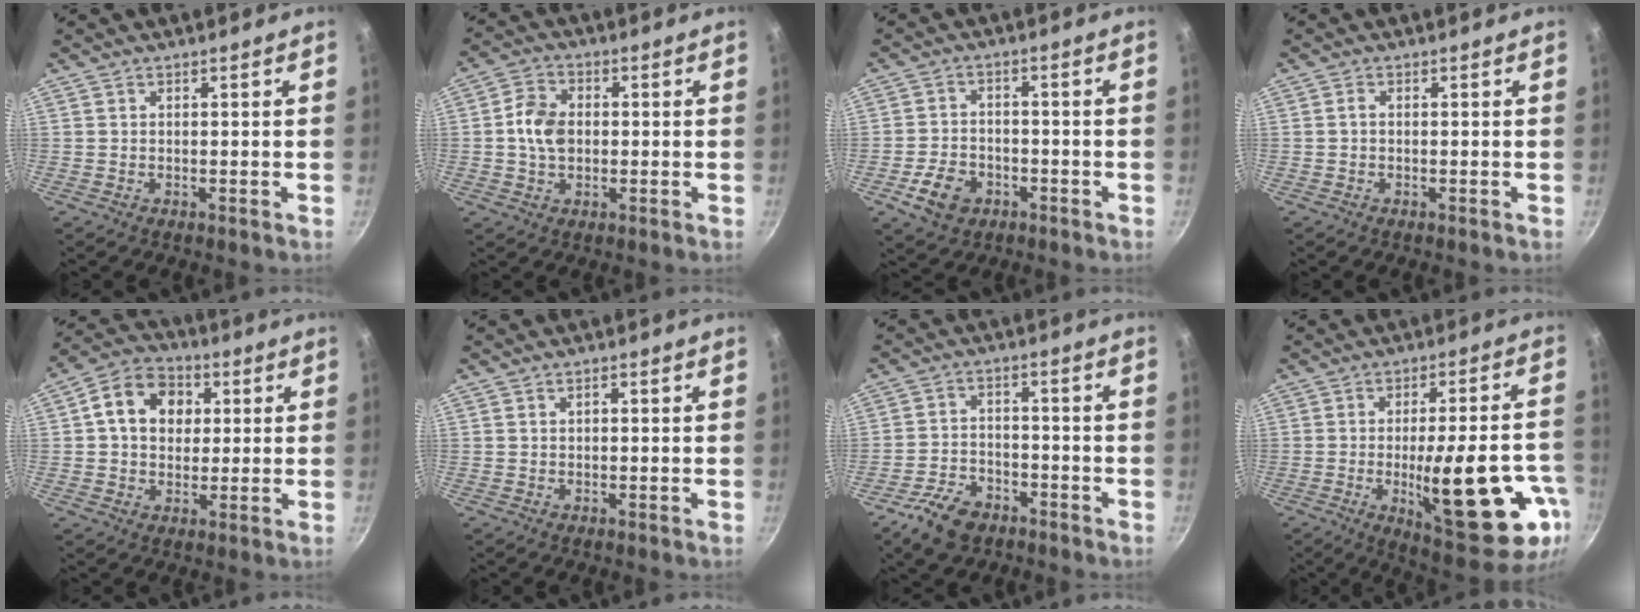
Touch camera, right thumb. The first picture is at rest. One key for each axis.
{"total": 7.1, "fx": 0.0, "fy": 5.2, "fz": 4.9, "tx": -0.078, "ty": 0.014, "tz": -0.007}
{"total": 7.6, "fx": -3.4, "fy": 5.4, "fz": 4.1, "tx": -0.062, "ty": 0.022, "tz": -0.057}
{"total": 0.9, "fx": -0.1, "fy": 0.7, "fz": 0.7, "tx": -0.012, "ty": 0.006, "tz": -0.002}
{"total": 12.0, "fx": 2.6, "fy": 9.4, "fz": 7.0, "tx": -0.093, "ty": 0.015, "tz": 0.028}
{"total": 1.0, "fx": 0.2, "fy": 0.7, "fz": 0.7, "tx": -0.010, "ty": 0.006, "tz": 0.003}
{"total": 8.9, "fx": -5.7, "fy": 5.3, "fz": 4.4, "tx": -0.075, "ty": 0.038, "tz": -0.101}
{"total": 23.1, "fx": -6.5, "fy": 7.2, "fz": 20.9, "tx": -0.267, "ty": 0.008, "tz": -0.076}